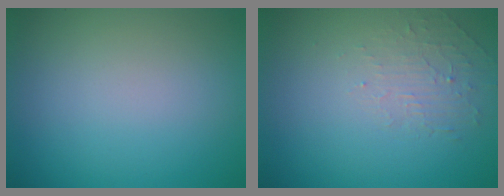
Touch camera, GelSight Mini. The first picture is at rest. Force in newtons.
{"total": 1.8, "press": 0.5, "slide": 1.7}